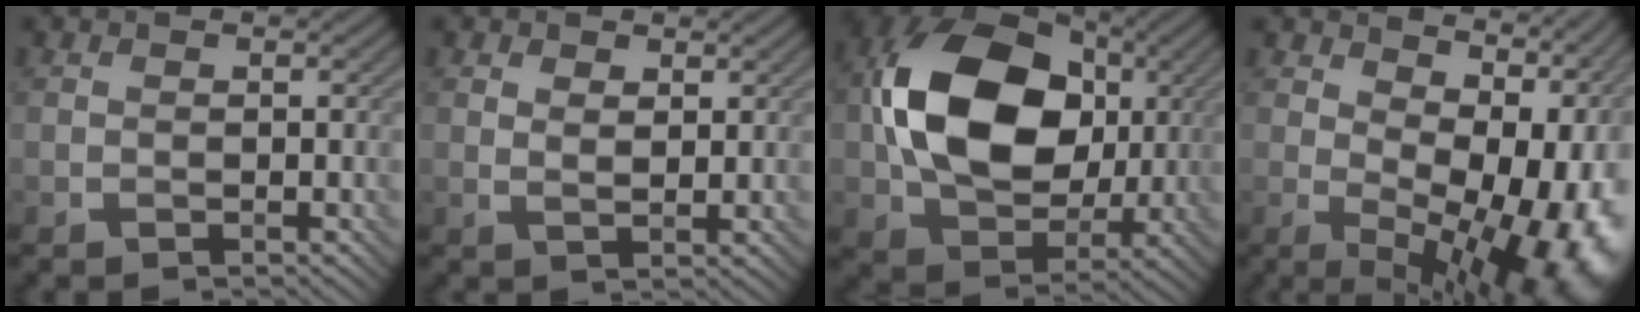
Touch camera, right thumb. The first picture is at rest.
{"total": 2.0, "force": [1.2, 0.9, 1.4], "torque": [-0.026, -0.006, 0.023]}
{"total": 16.9, "force": [2.0, 12.1, 11.6], "torque": [-0.240, 0.020, 0.034]}
{"total": 16.5, "force": [1.5, 9.3, 13.5], "torque": [-0.151, -0.008, 0.056]}